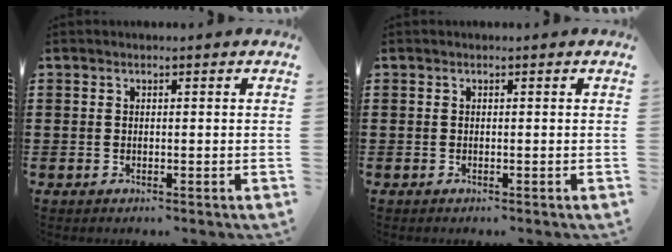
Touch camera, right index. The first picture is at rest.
{"total": 0.0}